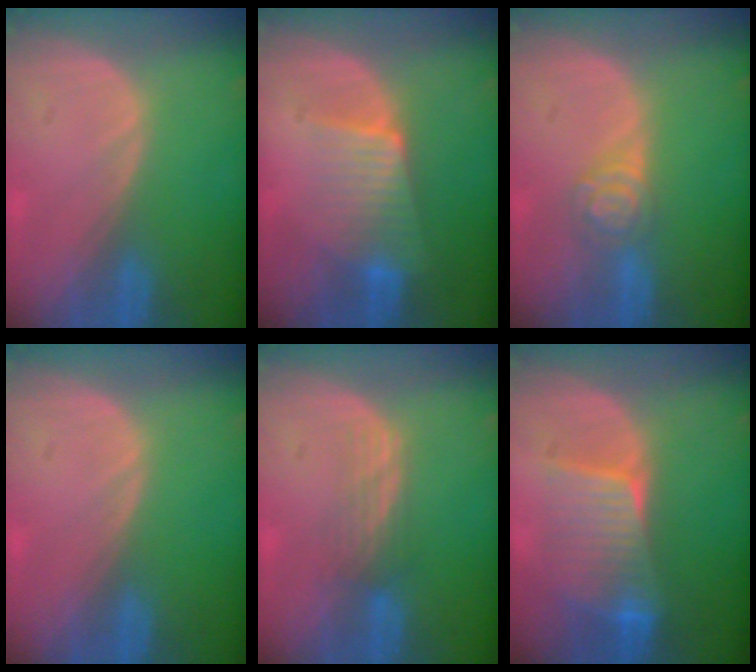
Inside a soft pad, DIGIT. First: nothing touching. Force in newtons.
{"total": 6.3, "press": 6.0, "slide": 2.0}
{"total": 4.3, "press": 4.0, "slide": 1.7}
{"total": 0.0}
{"total": 3.2, "press": 2.6, "slide": 1.9}
{"total": 6.8, "press": 6.8, "slide": 0.3}